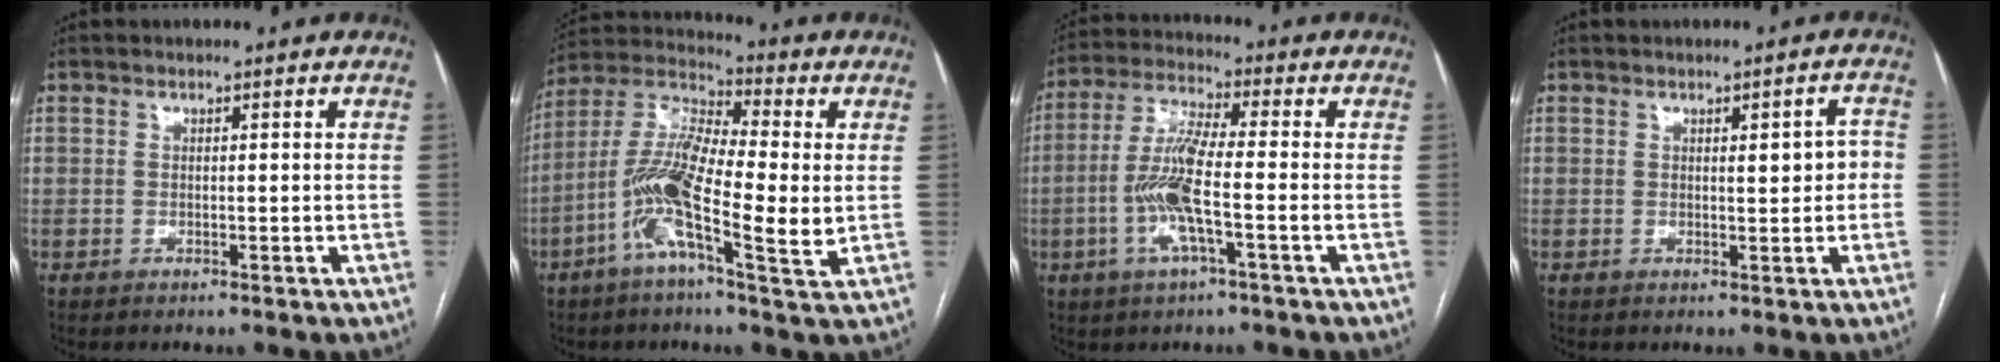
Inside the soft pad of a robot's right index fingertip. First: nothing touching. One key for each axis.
{"total": 15.1, "fx": -2.5, "fy": 2.9, "fz": 14.6, "tx": -0.289, "ty": 0.006, "tz": -0.056}
{"total": 9.8, "fx": -2.4, "fy": 0.8, "fz": 9.5, "tx": -0.198, "ty": 0.002, "tz": -0.053}
{"total": 3.2, "fx": 0.2, "fy": 1.1, "fz": 3.0, "tx": -0.034, "ty": 0.008, "tz": 0.004}